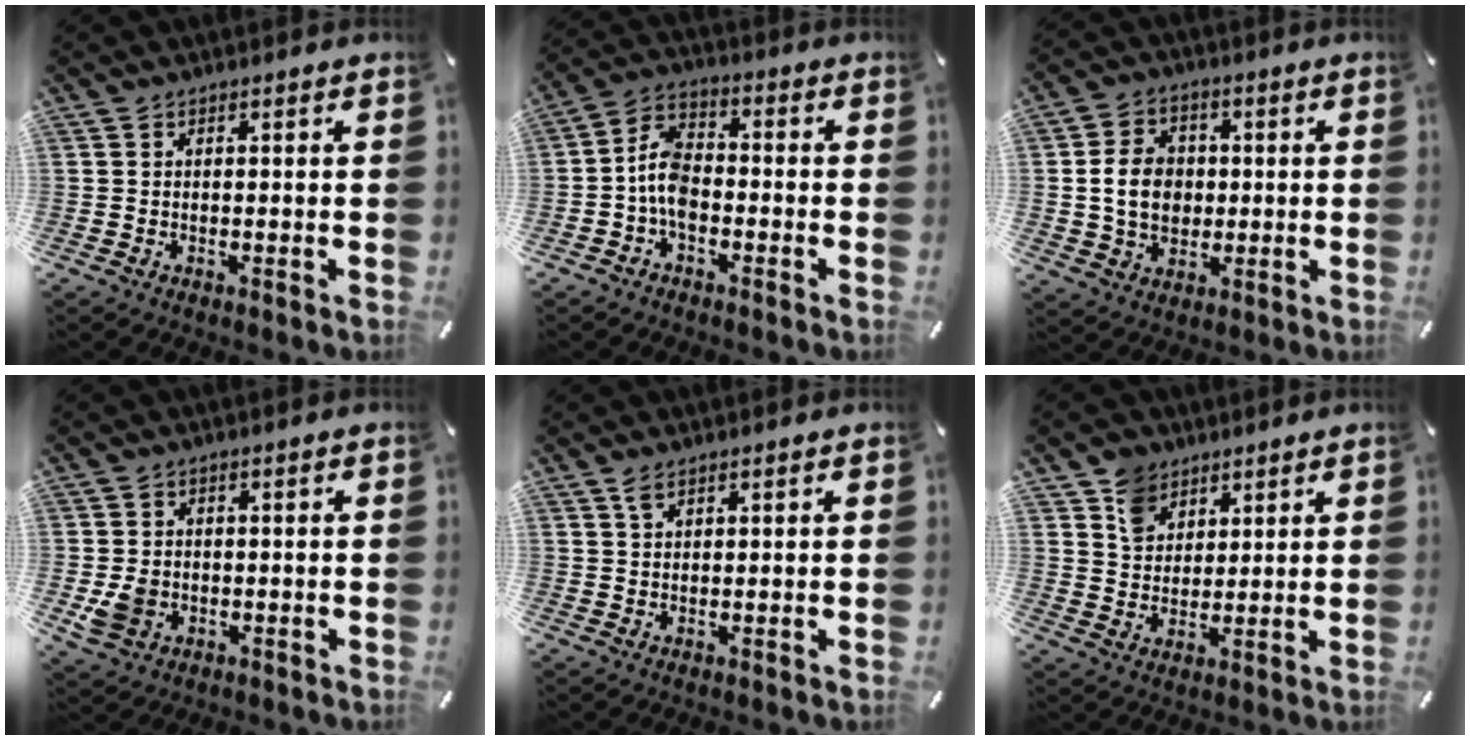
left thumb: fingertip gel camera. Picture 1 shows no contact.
{"total": 7.3, "force": [-2.7, 4.6, 5.0], "torque": [-0.109, 0.015, -0.053]}
{"total": 9.6, "force": [0.3, 8.1, 5.2], "torque": [-0.108, 0.010, 0.005]}
{"total": 5.2, "force": [-1.0, 4.6, 2.3], "torque": [-0.037, -0.001, -0.018]}
{"total": 2.0, "force": [1.3, 0.8, 1.3], "torque": [-0.028, 0.001, 0.024]}
{"total": 7.2, "force": [4.4, 5.5, 1.5], "torque": [-0.028, -0.012, 0.082]}